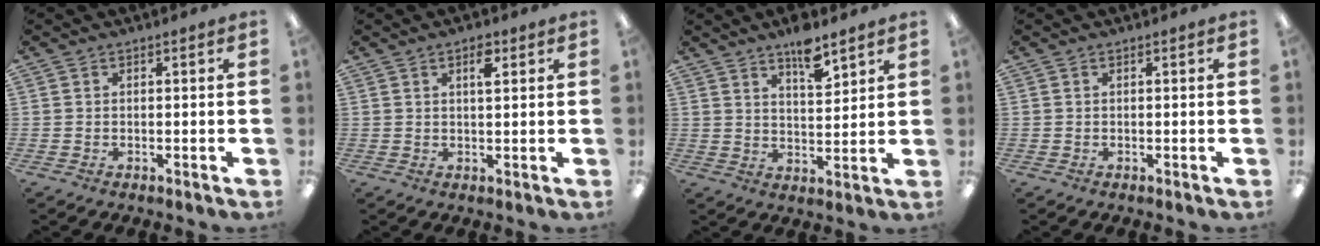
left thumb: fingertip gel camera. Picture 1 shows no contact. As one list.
[{"total": 3.3, "force": [1.9, 1.1, 2.4], "torque": [-0.030, -0.005, 0.026]}, {"total": 8.5, "force": [6.4, 2.7, 4.8], "torque": [-0.062, -0.043, 0.105]}, {"total": 0.0}]